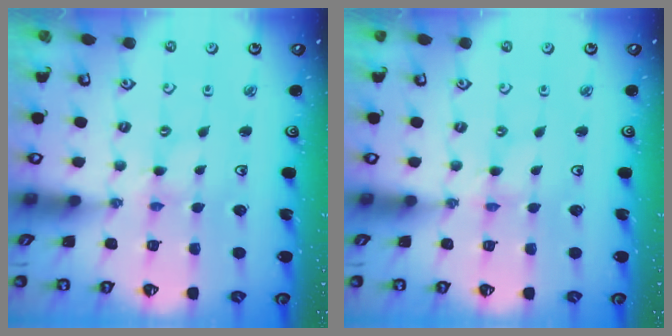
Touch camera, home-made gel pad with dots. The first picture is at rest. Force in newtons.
{"total": 0.0}